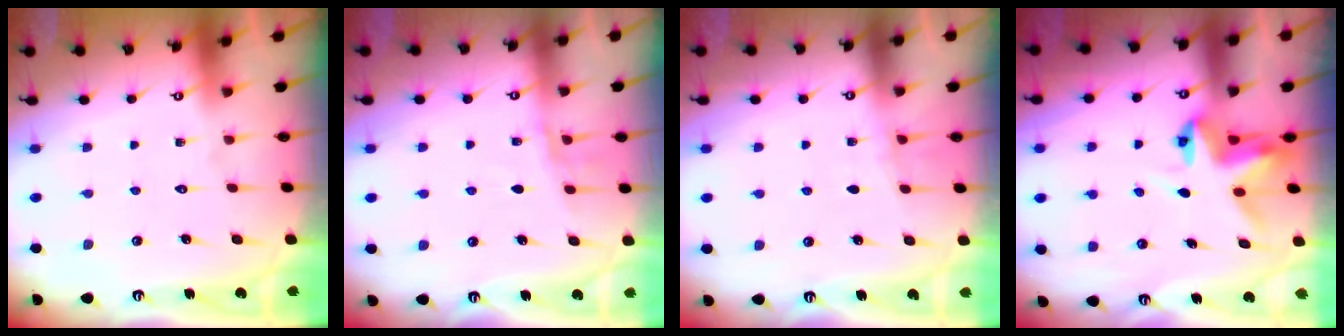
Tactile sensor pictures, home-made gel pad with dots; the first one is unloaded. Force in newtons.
{"total": 5.8, "press": 5.7, "slide": 1.3}
{"total": 3.0, "press": 2.9, "slide": 0.4}
{"total": 5.0, "press": 5.0, "slide": 0.3}